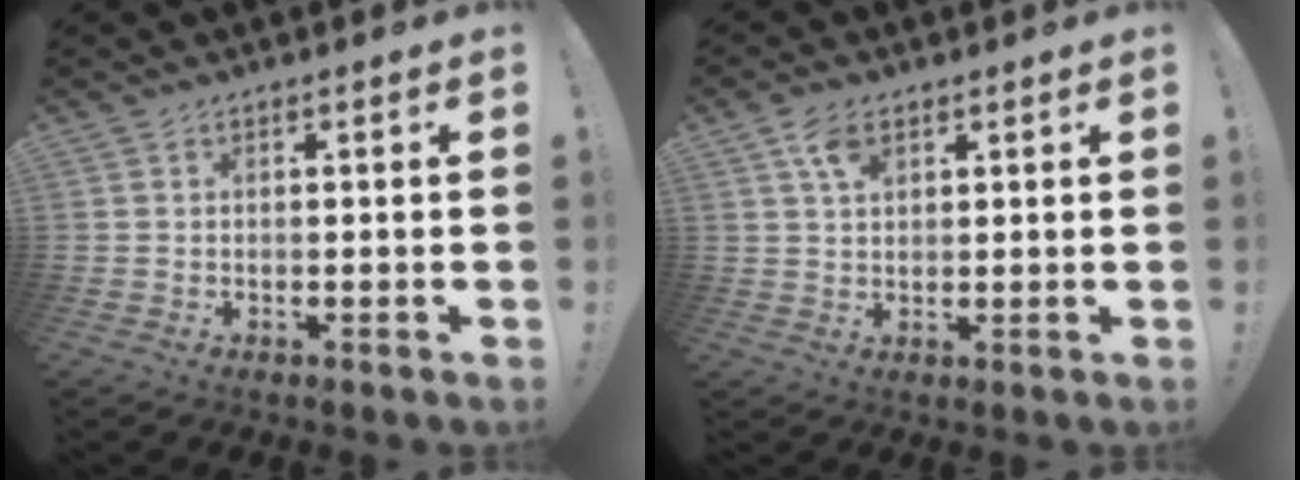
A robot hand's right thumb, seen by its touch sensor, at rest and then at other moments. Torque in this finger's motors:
{"motor_torque": [0.66, 1.12, 0.28, -0.29, 0.00]}